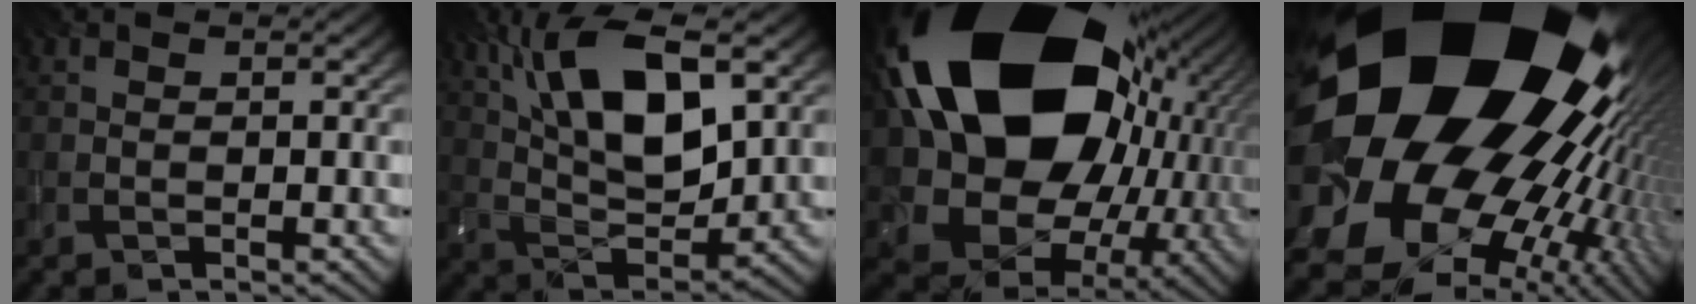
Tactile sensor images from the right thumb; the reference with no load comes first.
{"total": 14.2, "force": [5.5, 6.2, 11.5], "torque": [-0.222, 0.004, 0.103]}
{"total": 24.2, "force": [3.9, 17.3, 16.5], "torque": [-0.316, -0.064, 0.090]}
{"total": 23.1, "force": [3.8, 17.6, 14.5], "torque": [-0.280, -0.094, 0.071]}